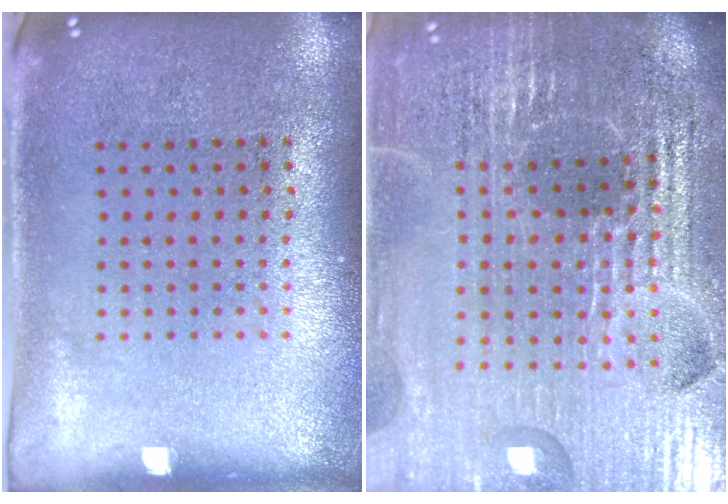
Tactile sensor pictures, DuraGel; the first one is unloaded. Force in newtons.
{"total": 6.2, "press": 5.5, "slide": 2.8}